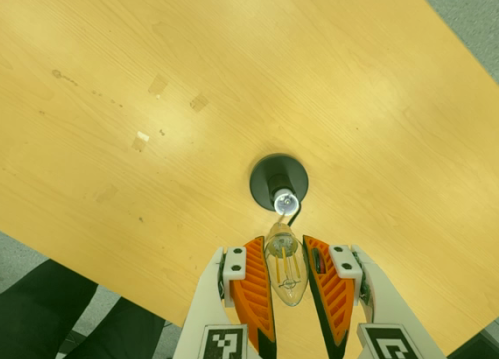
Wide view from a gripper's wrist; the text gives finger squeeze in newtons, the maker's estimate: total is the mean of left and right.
{"total": 10.6, "left": 10.1, "right": 11.0}